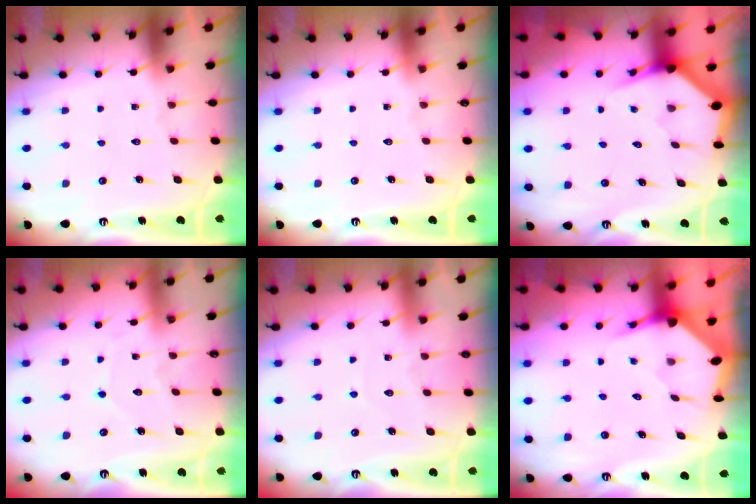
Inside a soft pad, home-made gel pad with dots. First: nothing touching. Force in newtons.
{"total": 0.0}
{"total": 3.4, "press": 3.3, "slide": 0.5}
{"total": 3.9, "press": 3.9, "slide": 0.1}
{"total": 3.0, "press": 2.9, "slide": 0.4}
{"total": 3.6, "press": 3.6, "slide": 0.5}